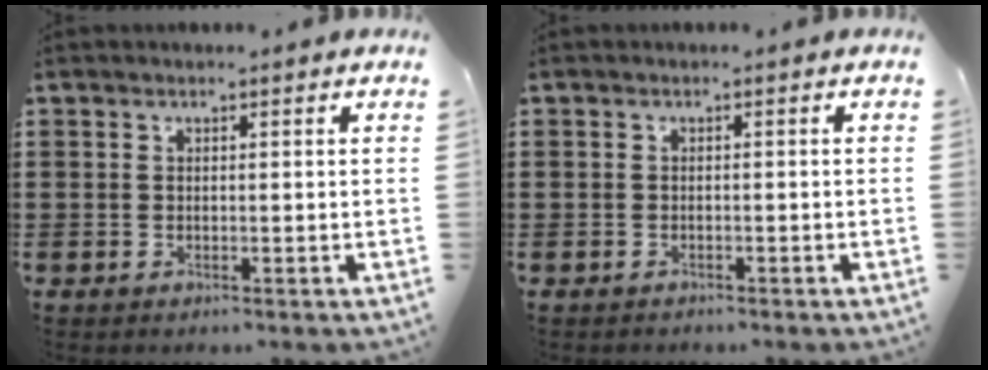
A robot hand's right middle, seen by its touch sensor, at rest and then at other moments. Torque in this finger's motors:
{"motor_torque": [-0.54, 0.73, -0.52, -0.21]}